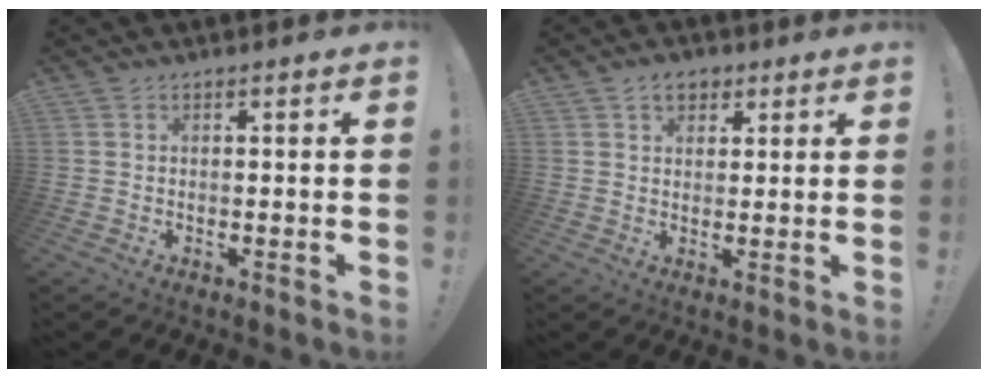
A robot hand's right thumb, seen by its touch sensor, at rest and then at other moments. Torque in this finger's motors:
{"motor_torque": [0.00, 0.83, -0.07, 0.08, -0.03]}